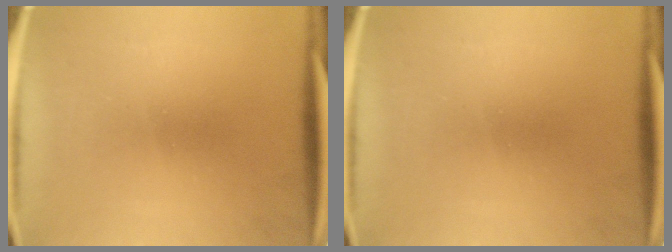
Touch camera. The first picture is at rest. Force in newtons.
{"total": 0.0}